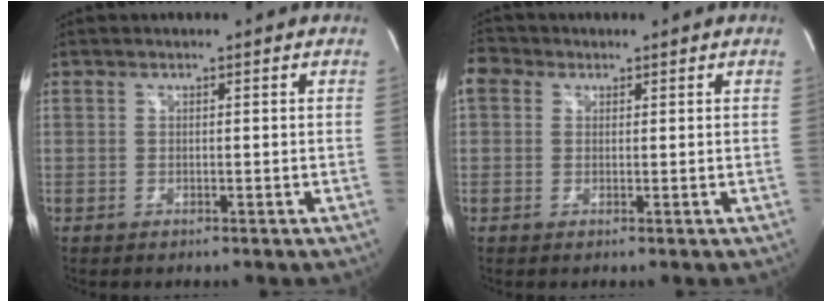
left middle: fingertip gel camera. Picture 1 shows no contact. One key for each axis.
{"total": 3.7, "fx": 1.6, "fy": 2.9, "fz": 1.5, "tx": -0.039, "ty": 0.025, "tz": 0.031}